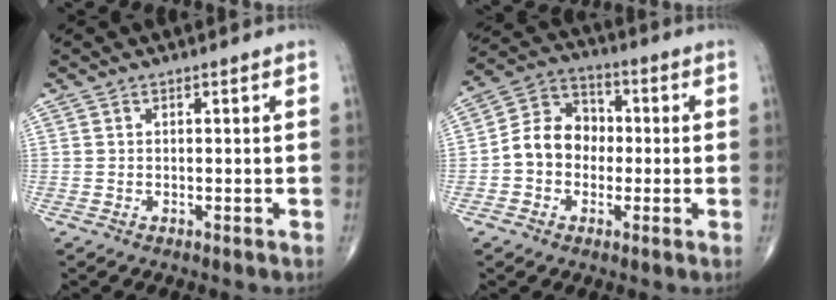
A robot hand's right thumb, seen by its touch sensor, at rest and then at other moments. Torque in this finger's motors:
{"motor_torque": [-0.33, 0.41, 0.46, -0.26, 0.11]}